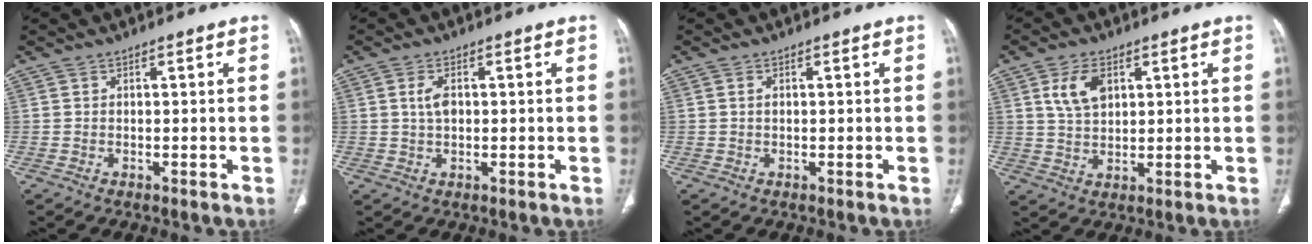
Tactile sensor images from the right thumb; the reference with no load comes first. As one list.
[{"total": 3.2, "force": [0.6, 1.8, 2.5], "torque": [-0.051, 0.003, 0.011]}, {"total": 0.8, "force": [0.2, 0.5, 0.6], "torque": [-0.014, 0.003, 0.006]}, {"total": 6.8, "force": [2.6, 4.2, 4.7], "torque": [-0.079, -0.008, 0.053]}]